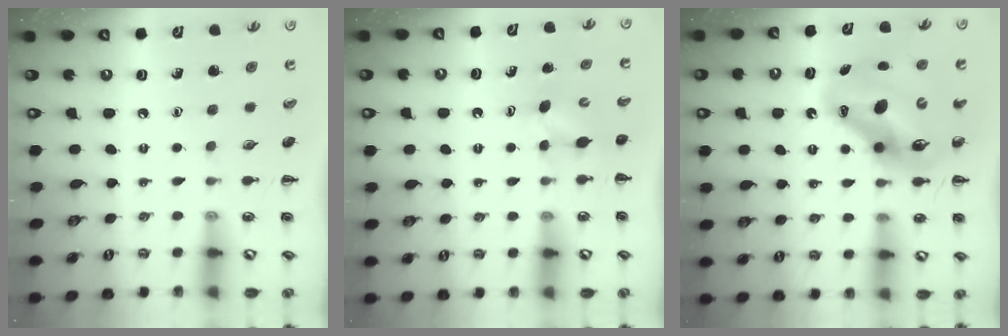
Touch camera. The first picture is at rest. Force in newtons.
{"total": 3.1, "press": 3.1, "slide": 0.7}
{"total": 12.9, "press": 12.4, "slide": 3.8}